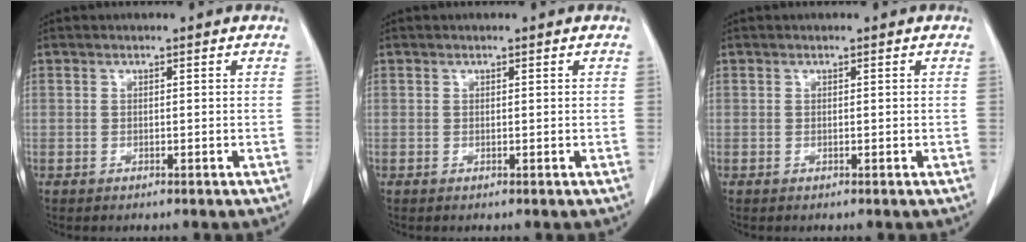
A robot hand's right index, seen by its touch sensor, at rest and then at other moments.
{"total": 0.0}
{"total": 0.0}